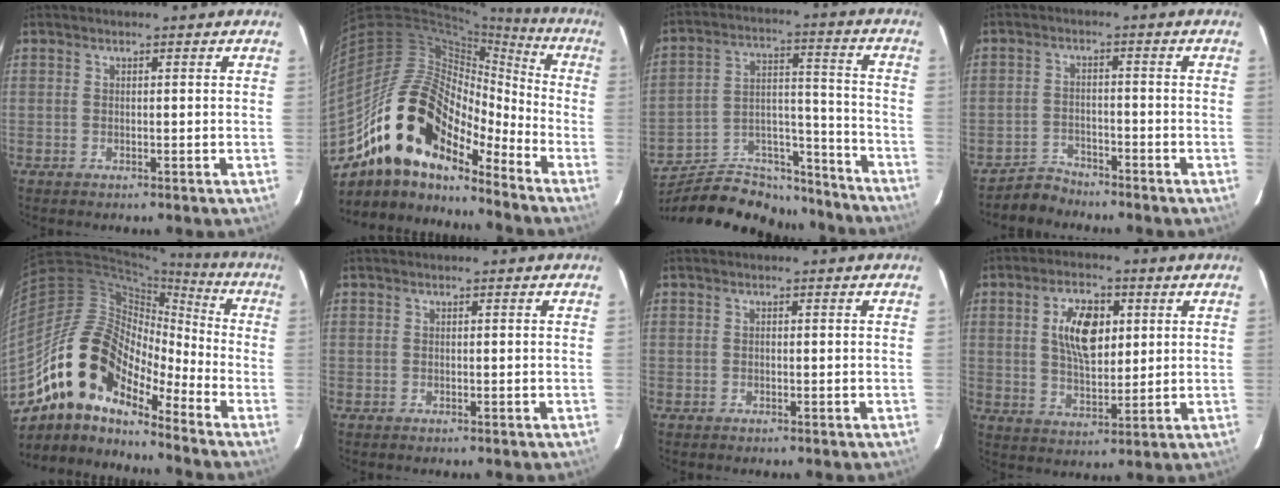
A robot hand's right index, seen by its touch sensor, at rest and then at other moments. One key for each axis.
{"total": 20.2, "fx": -14.1, "fy": 9.0, "fz": 11.4, "tx": -0.206, "ty": -0.003, "tz": -0.267}
{"total": 23.7, "fx": -20.5, "fy": 8.6, "fz": 8.2, "tx": -0.150, "ty": 0.052, "tz": -0.293}
{"total": 3.9, "fx": -3.6, "fy": 1.3, "fz": -0.7, "tx": 0.006, "ty": 0.014, "tz": -0.065}
{"total": 16.6, "fx": -11.9, "fy": 7.1, "fz": 9.0, "tx": -0.156, "ty": 0.003, "tz": -0.236}
{"total": 0.0}
{"total": 0.0}
{"total": 9.8, "fx": 2.7, "fy": 5.0, "fz": 8.0, "tx": -0.146, "ty": 0.012, "tz": 0.052}